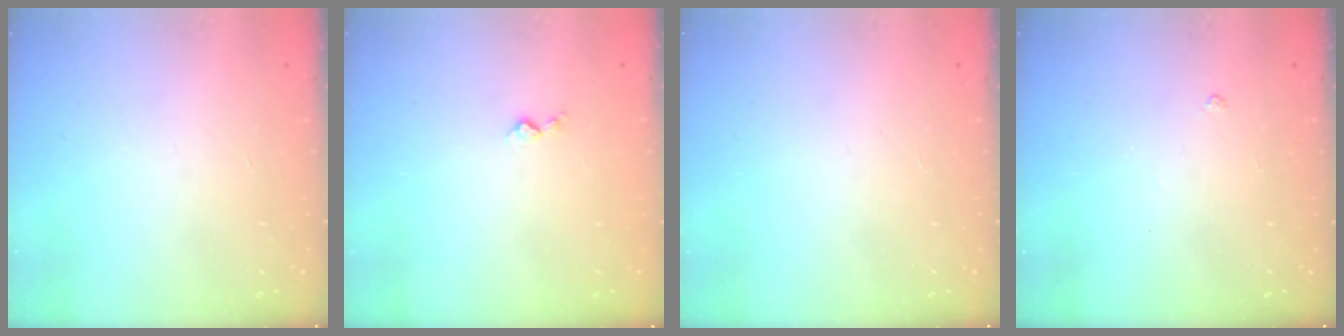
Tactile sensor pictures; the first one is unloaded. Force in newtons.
{"total": 4.3, "press": 4.2, "slide": 0.7}
{"total": 0.0}
{"total": 2.9, "press": 2.8, "slide": 0.6}